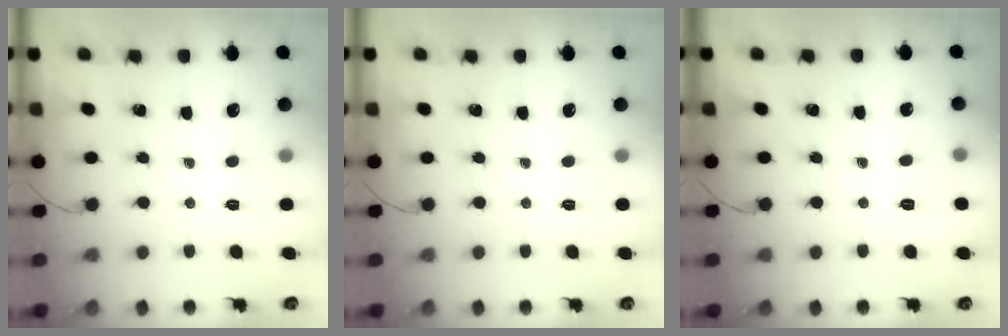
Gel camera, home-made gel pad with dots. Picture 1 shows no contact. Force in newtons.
{"total": 0.0}
{"total": 2.4, "press": 1.7, "slide": 1.7}